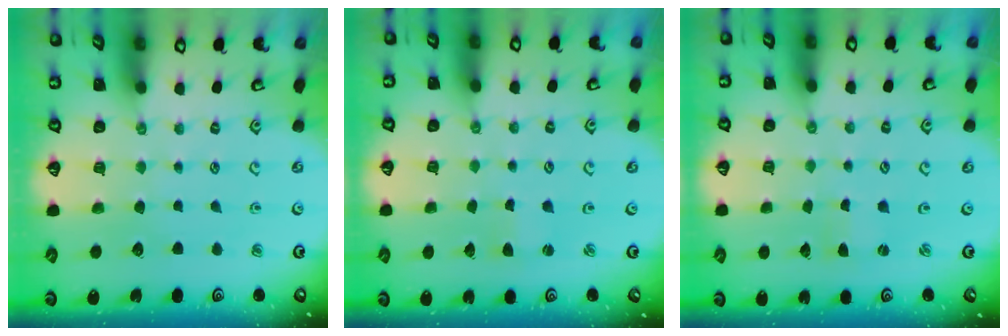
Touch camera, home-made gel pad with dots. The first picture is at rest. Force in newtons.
{"total": 2.2, "press": 2.2, "slide": 0.2}
{"total": 1.0, "press": 1.0, "slide": 0.1}